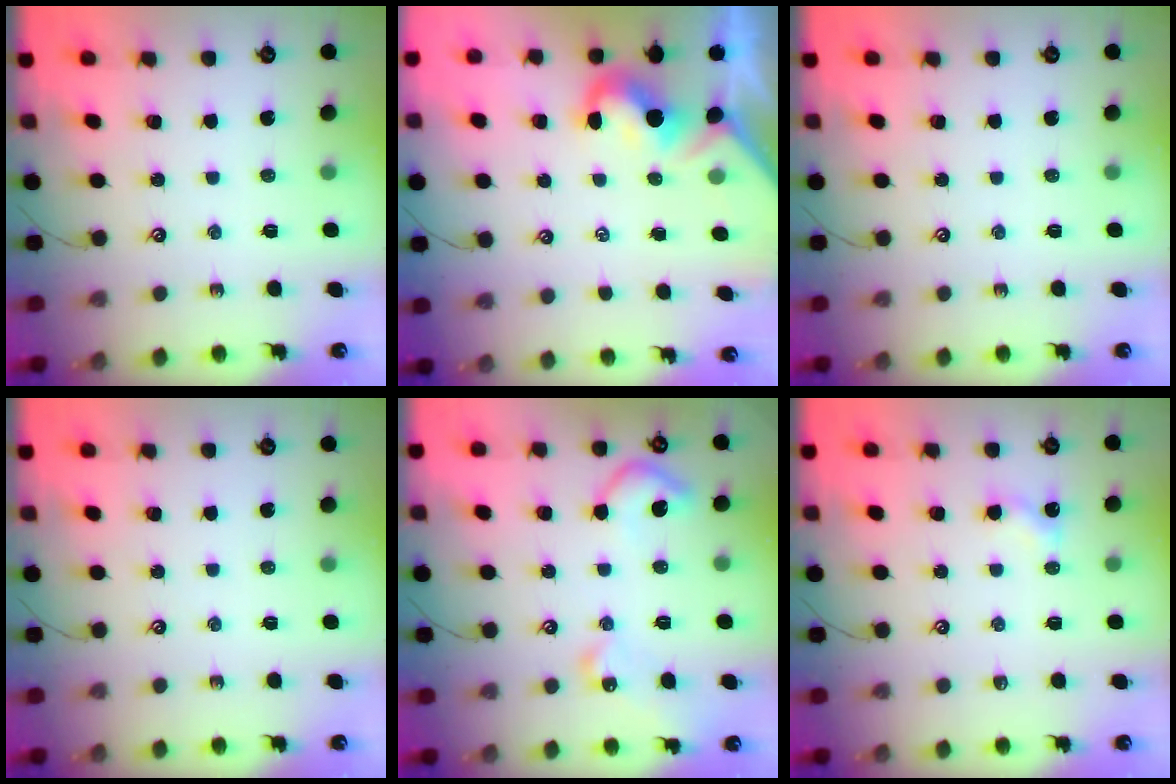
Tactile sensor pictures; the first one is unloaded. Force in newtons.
{"total": 1.9, "press": 1.7, "slide": 0.8}
{"total": 0.0}
{"total": 0.0}
{"total": 9.4, "press": 9.4, "slide": 0.7}
{"total": 3.3, "press": 3.2, "slide": 0.4}